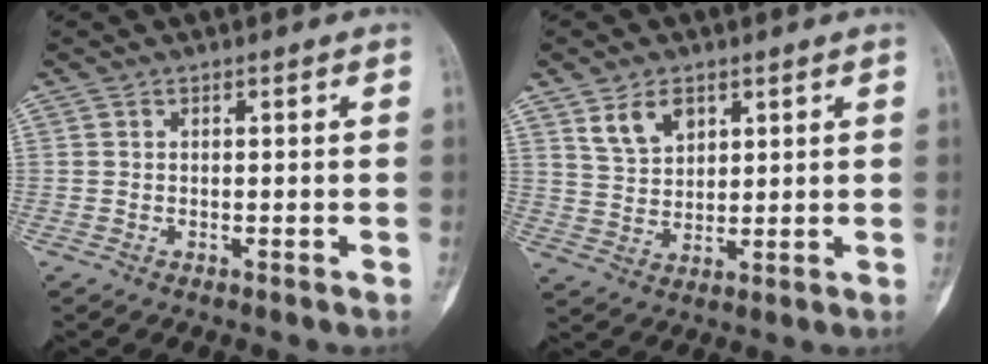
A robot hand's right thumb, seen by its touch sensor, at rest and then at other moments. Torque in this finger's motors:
{"motor_torque": [-0.07, 0.07, 0.15, -0.12, 0.10]}